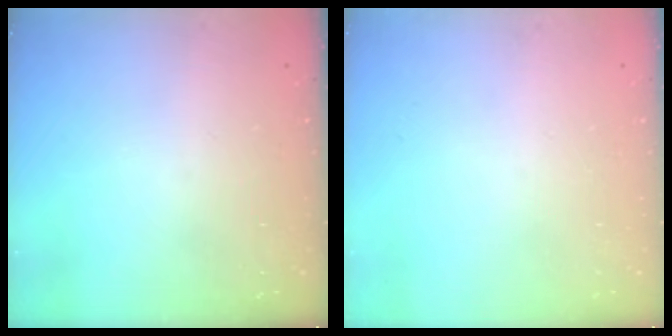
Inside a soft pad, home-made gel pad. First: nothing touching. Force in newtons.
{"total": 0.0}